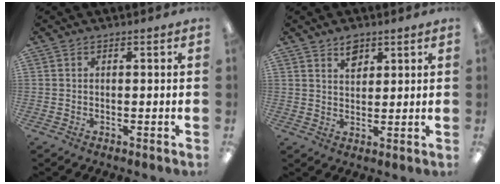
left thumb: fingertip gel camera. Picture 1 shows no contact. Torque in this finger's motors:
{"motor_torque": [-0.02, 0.03, -0.36, 0.25, -0.01]}